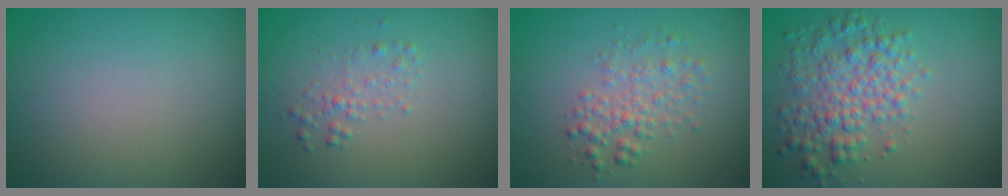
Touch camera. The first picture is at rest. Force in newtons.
{"total": 1.3, "press": 1.3, "slide": 0.0}
{"total": 2.6, "press": 2.6, "slide": 0.1}
{"total": 4.4, "press": 4.4, "slide": 0.1}